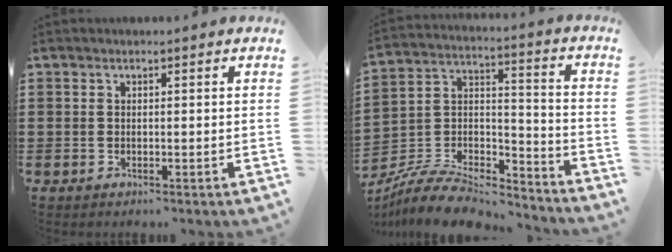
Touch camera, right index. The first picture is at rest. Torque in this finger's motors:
{"motor_torque": [-1.18, 0.96, -0.45, -0.21]}